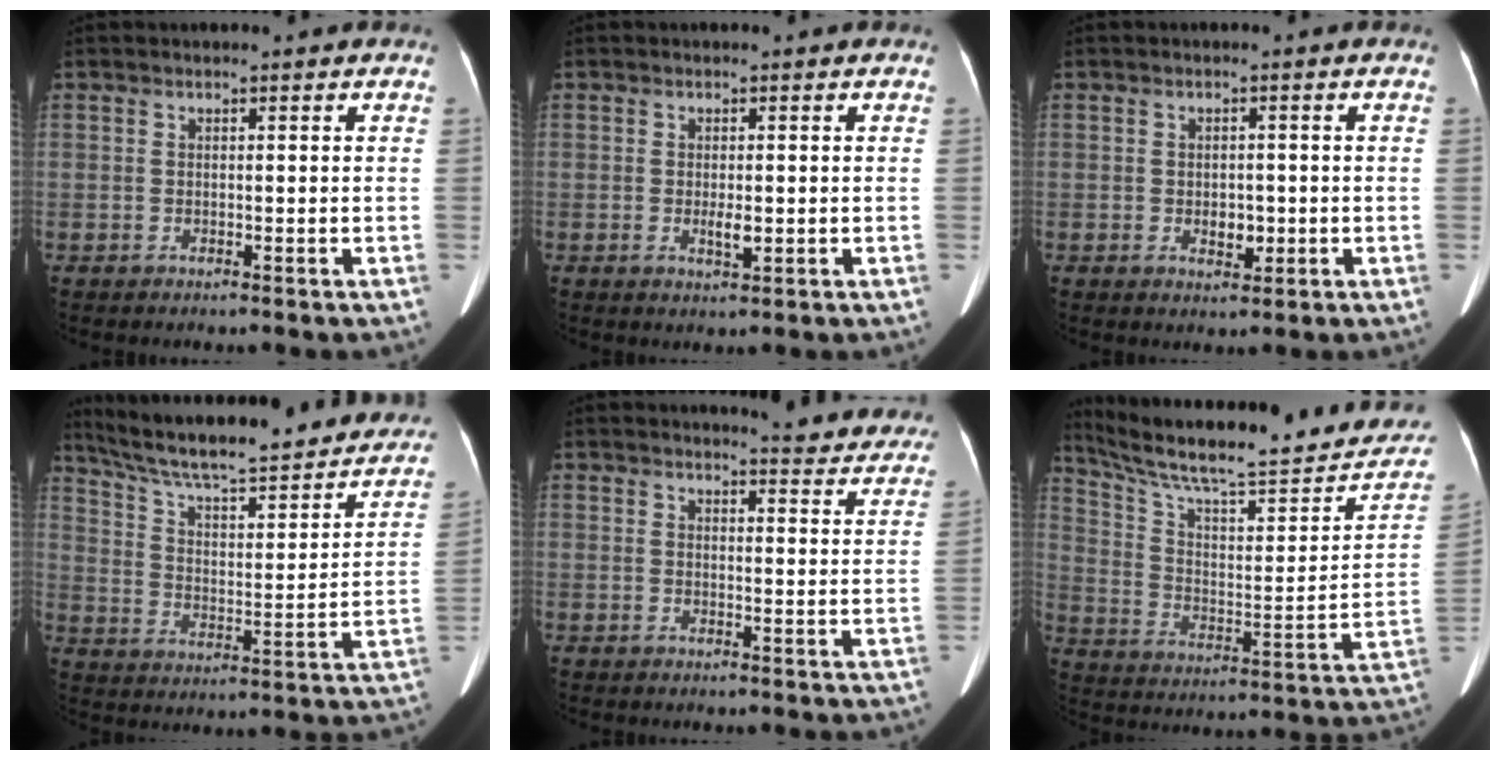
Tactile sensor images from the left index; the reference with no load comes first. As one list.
[{"total": 1.9, "force": [-0.1, 0.6, 1.8], "torque": [-0.033, -0.004, 0.000]}, {"total": 2.4, "force": [-0.4, 1.6, 1.8], "torque": [-0.028, 0.000, 0.000]}, {"total": 30.5, "force": [25.6, 5.0, 15.7], "torque": [-0.246, -0.027, 0.345]}, {"total": 12.5, "force": [12.1, 1.3, 3.1], "torque": [-0.020, -0.057, 0.116]}, {"total": 24.7, "force": [21.0, 4.1, 12.1], "torque": [-0.191, -0.014, 0.301]}]